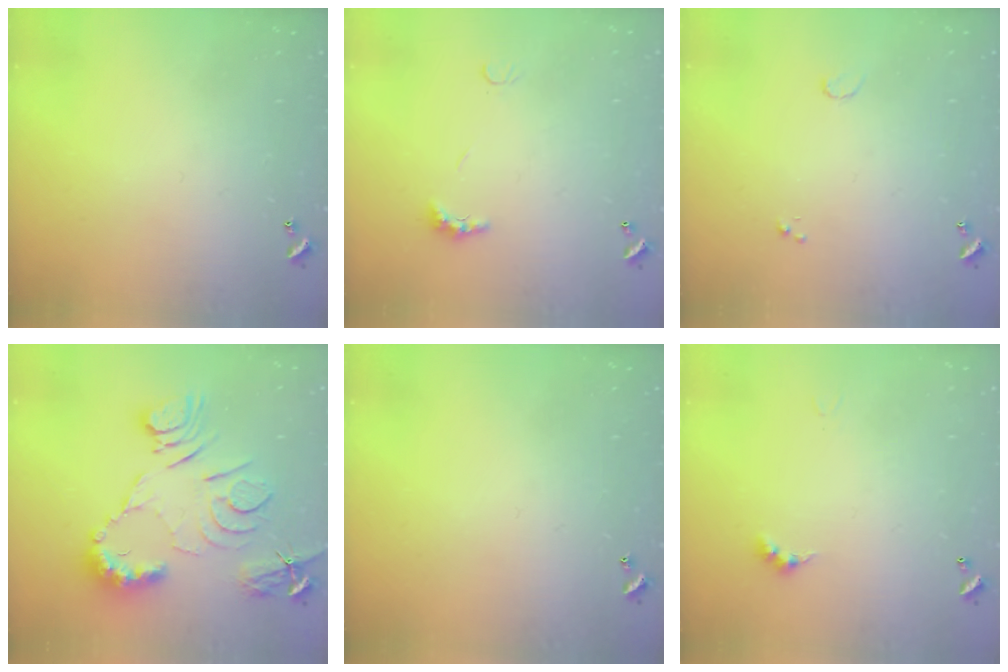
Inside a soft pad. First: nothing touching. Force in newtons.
{"total": 3.6, "press": 3.5, "slide": 0.8}
{"total": 0.9, "press": 0.8, "slide": 0.2}
{"total": 14.5, "press": 14.5, "slide": 0.9}
{"total": 0.0}
{"total": 2.8, "press": 2.8, "slide": 0.5}